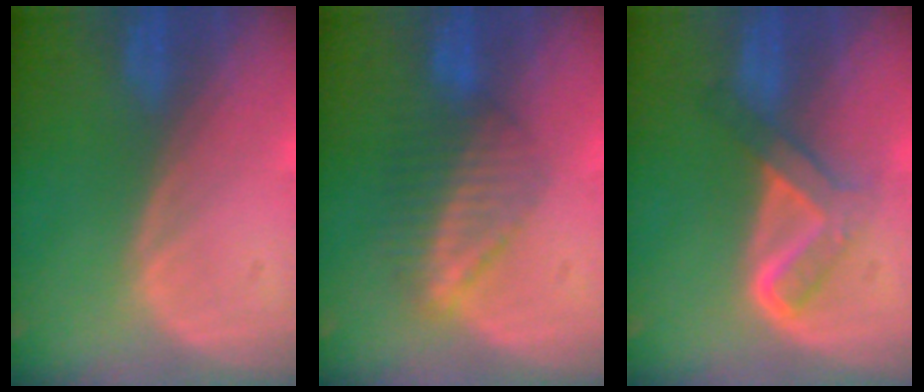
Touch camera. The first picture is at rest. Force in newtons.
{"total": 6.6, "press": 5.9, "slide": 2.8}
{"total": 5.1, "press": 5.1, "slide": 0.8}